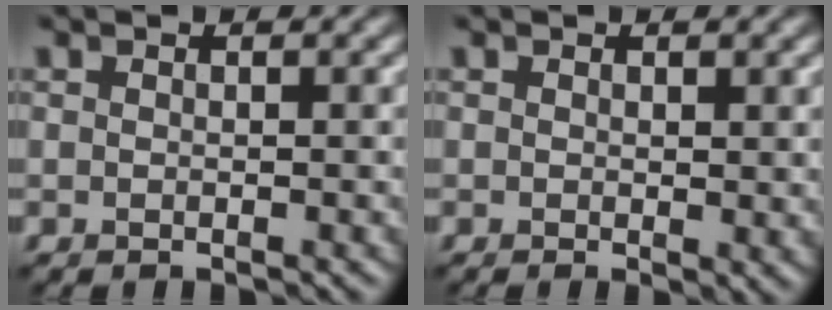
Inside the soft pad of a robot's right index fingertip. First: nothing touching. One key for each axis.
{"total": 1.3, "fx": 0.2, "fy": 0.3, "fz": 1.2, "tx": -0.013, "ty": -0.005, "tz": 0.003}